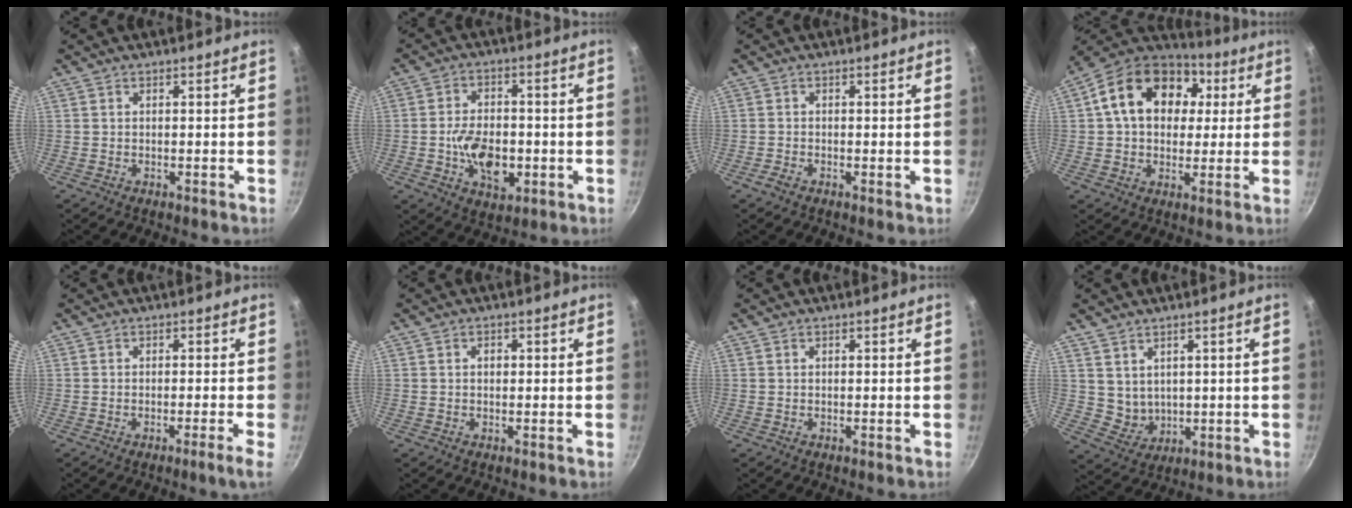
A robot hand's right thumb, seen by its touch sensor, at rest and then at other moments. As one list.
[{"total": 11.0, "force": [-2.1, 7.0, 8.2], "torque": [-0.116, 0.010, -0.033]}, {"total": 1.3, "force": [-0.7, 0.5, 0.9], "torque": [-0.021, 0.003, -0.020]}, {"total": 19.3, "force": [4.6, 14.2, 12.2], "torque": [-0.192, 0.023, 0.063]}, {"total": 2.7, "force": [-1.4, -0.5, 2.3], "torque": [-0.046, 0.006, -0.023]}, {"total": 1.2, "force": [0.1, 0.9, 0.7], "torque": [-0.011, 0.003, 0.002]}, {"total": 0.0}, {"total": 4.6, "force": [1.9, 3.8, 1.8], "torque": [-0.015, -0.009, 0.052]}]